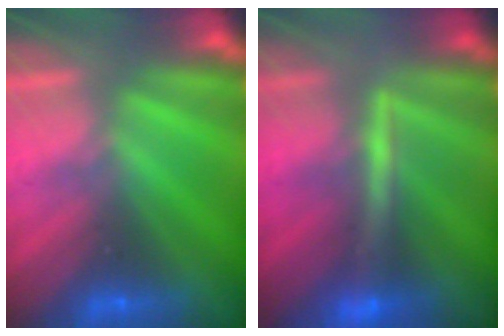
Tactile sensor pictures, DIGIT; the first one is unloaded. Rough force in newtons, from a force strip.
{"total": 2.4}